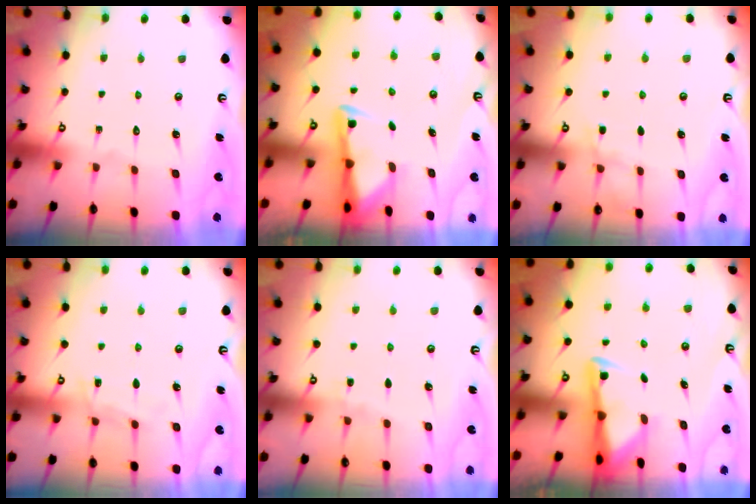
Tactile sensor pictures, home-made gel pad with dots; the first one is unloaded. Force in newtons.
{"total": 2.9, "press": 2.8, "slide": 0.5}
{"total": 4.4, "press": 4.3, "slide": 0.7}
{"total": 5.0, "press": 4.9, "slide": 0.5}
{"total": 4.5, "press": 4.5, "slide": 0.6}
{"total": 2.9, "press": 2.8, "slide": 0.5}